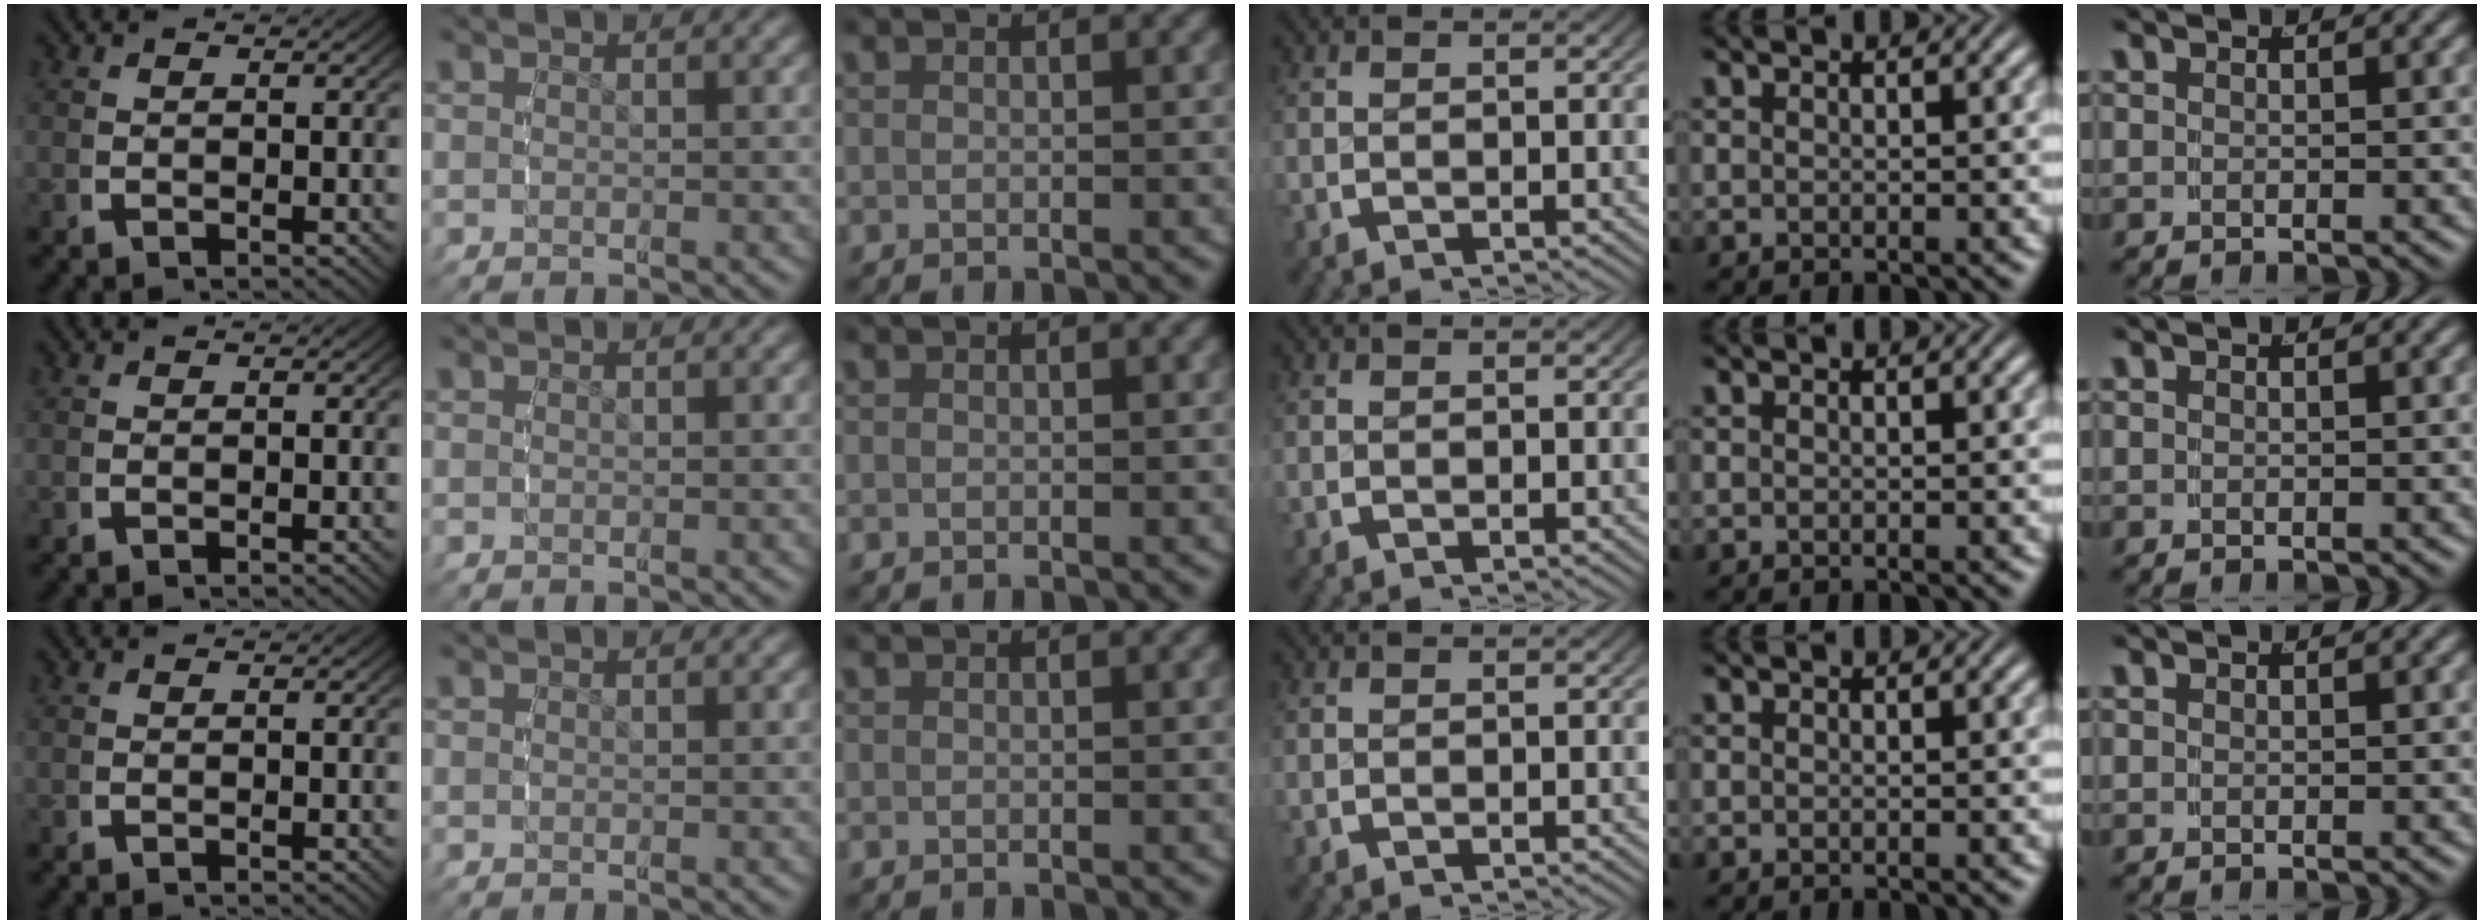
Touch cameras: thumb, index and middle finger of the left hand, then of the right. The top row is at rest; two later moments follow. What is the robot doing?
{"motion": "reach", "object": "shorts"}